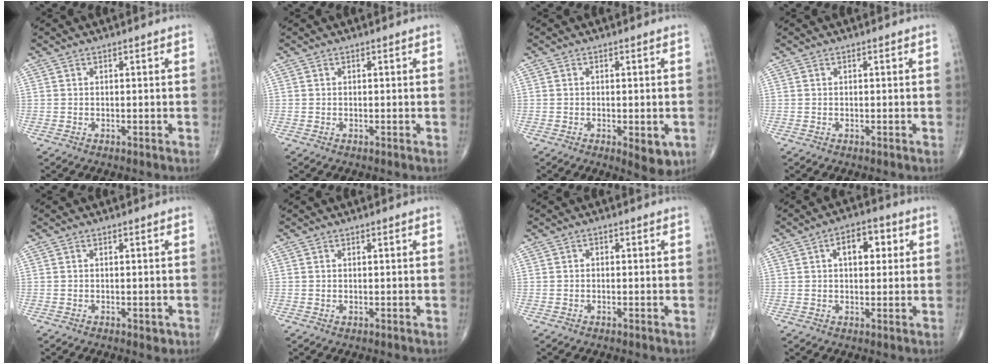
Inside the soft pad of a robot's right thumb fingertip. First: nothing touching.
{"total": 0.0}
{"total": 5.1, "force": [-1.5, 2.0, 4.4], "torque": [-0.048, -0.009, -0.016]}
{"total": 0.0}
{"total": 1.4, "force": [-0.6, 0.8, 1.1], "torque": [-0.010, -0.002, -0.006]}
{"total": 0.0}
{"total": 0.8, "force": [0.0, 0.6, 0.5], "torque": [-0.001, 0.003, -0.006]}
{"total": 7.4, "force": [2.0, 4.3, 5.7], "torque": [-0.062, 0.010, 0.025]}